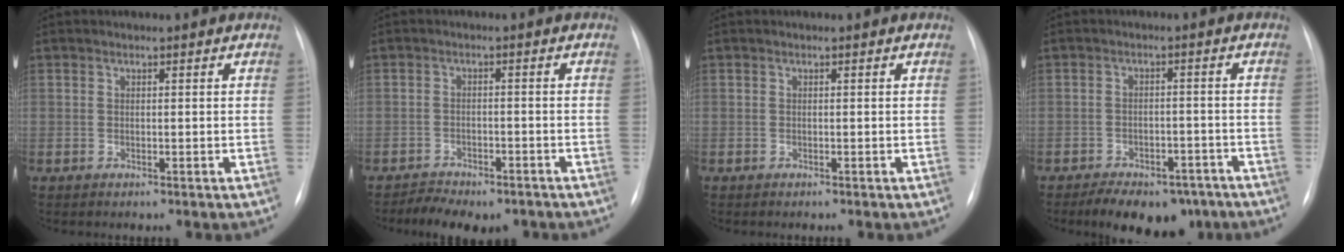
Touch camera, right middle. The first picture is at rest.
{"total": 7.9, "force": [-6.5, 3.4, 3.0], "torque": [-0.038, 0.008, -0.088]}
{"total": 0.0}
{"total": 11.9, "force": [-8.7, 6.1, 5.3], "torque": [-0.075, 0.012, -0.118]}